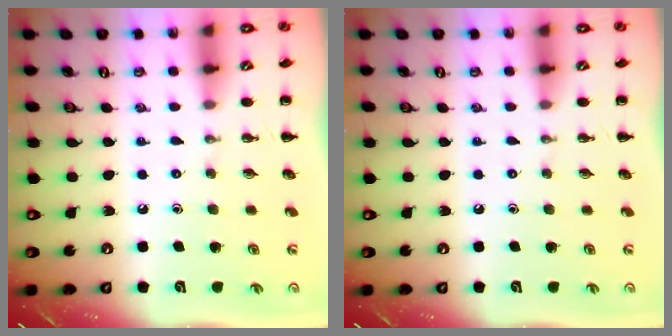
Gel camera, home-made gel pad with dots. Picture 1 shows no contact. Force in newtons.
{"total": 0.0}